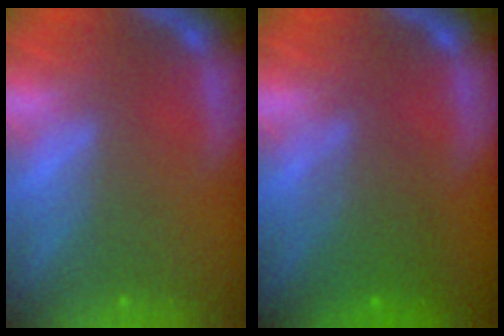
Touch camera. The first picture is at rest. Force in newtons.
{"total": 4.1}